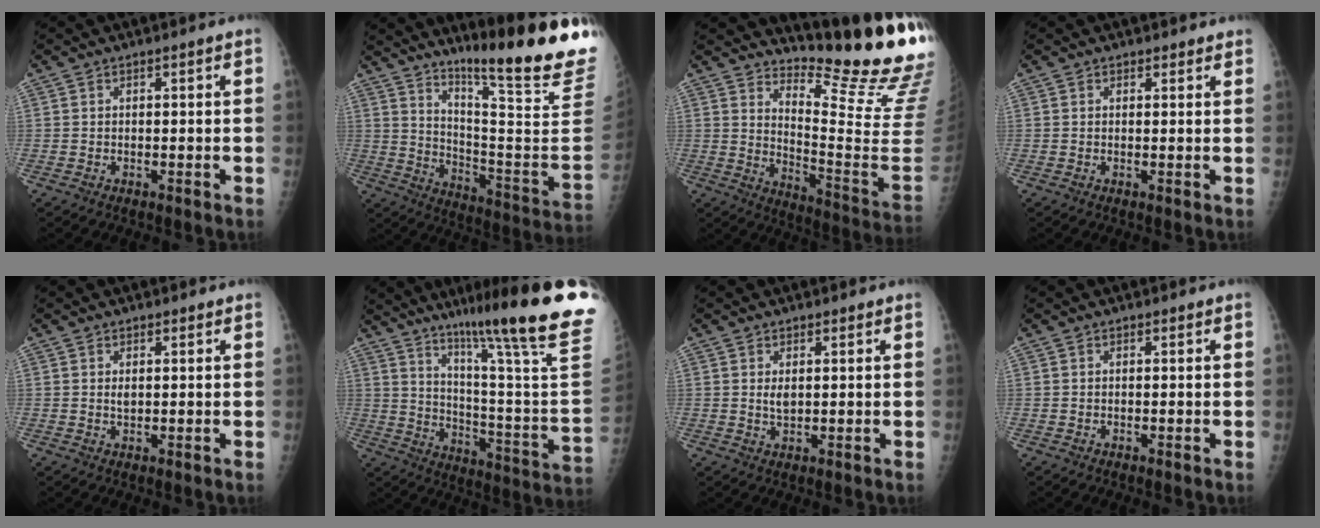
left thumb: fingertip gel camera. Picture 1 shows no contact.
{"total": 24.5, "force": [17.9, 1.4, 16.6], "torque": [-0.224, -0.139, 0.261]}
{"total": 20.1, "force": [17.1, 1.4, 10.5], "torque": [-0.135, -0.191, 0.230]}
{"total": 1.1, "force": [0.9, 0.7, 0.1], "torque": [0.012, -0.005, 0.007]}
{"total": 1.4, "force": [0.7, 0.9, 0.9], "torque": [-0.009, -0.004, 0.011]}
{"total": 29.0, "force": [19.6, 0.9, 21.4], "torque": [-0.284, -0.116, 0.287]}
{"total": 2.2, "force": [0.9, 1.4, 1.5], "torque": [-0.021, -0.008, 0.018]}
{"total": 0.0}